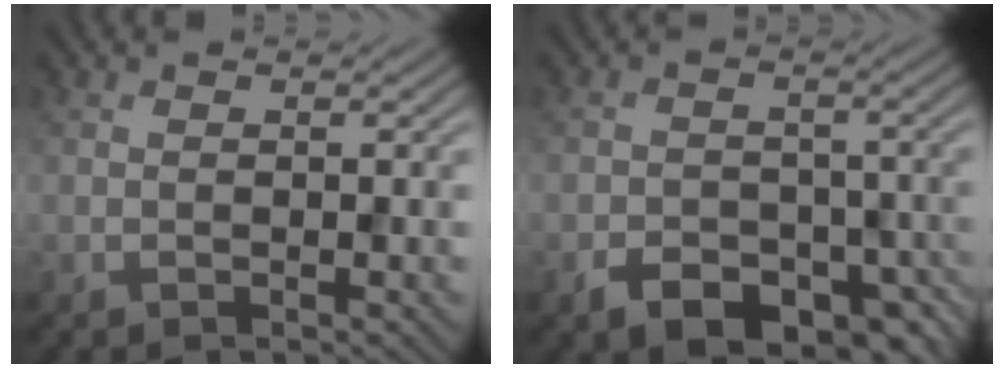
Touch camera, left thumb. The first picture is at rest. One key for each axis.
{"total": 7.4, "fx": -4.7, "fy": 4.4, "fz": 3.7, "tx": -0.055, "ty": -0.019, "tz": -0.071}